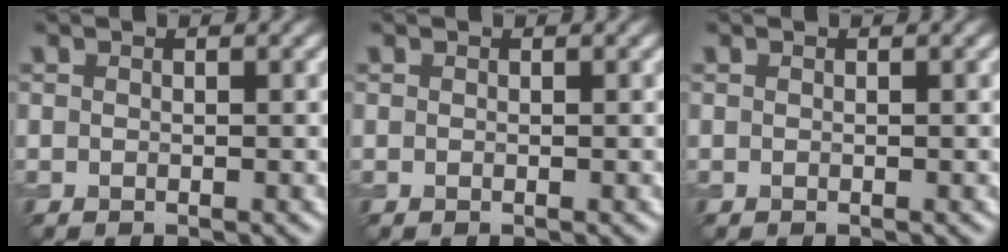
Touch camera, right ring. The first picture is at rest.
{"total": 0.0}
{"total": 0.0}